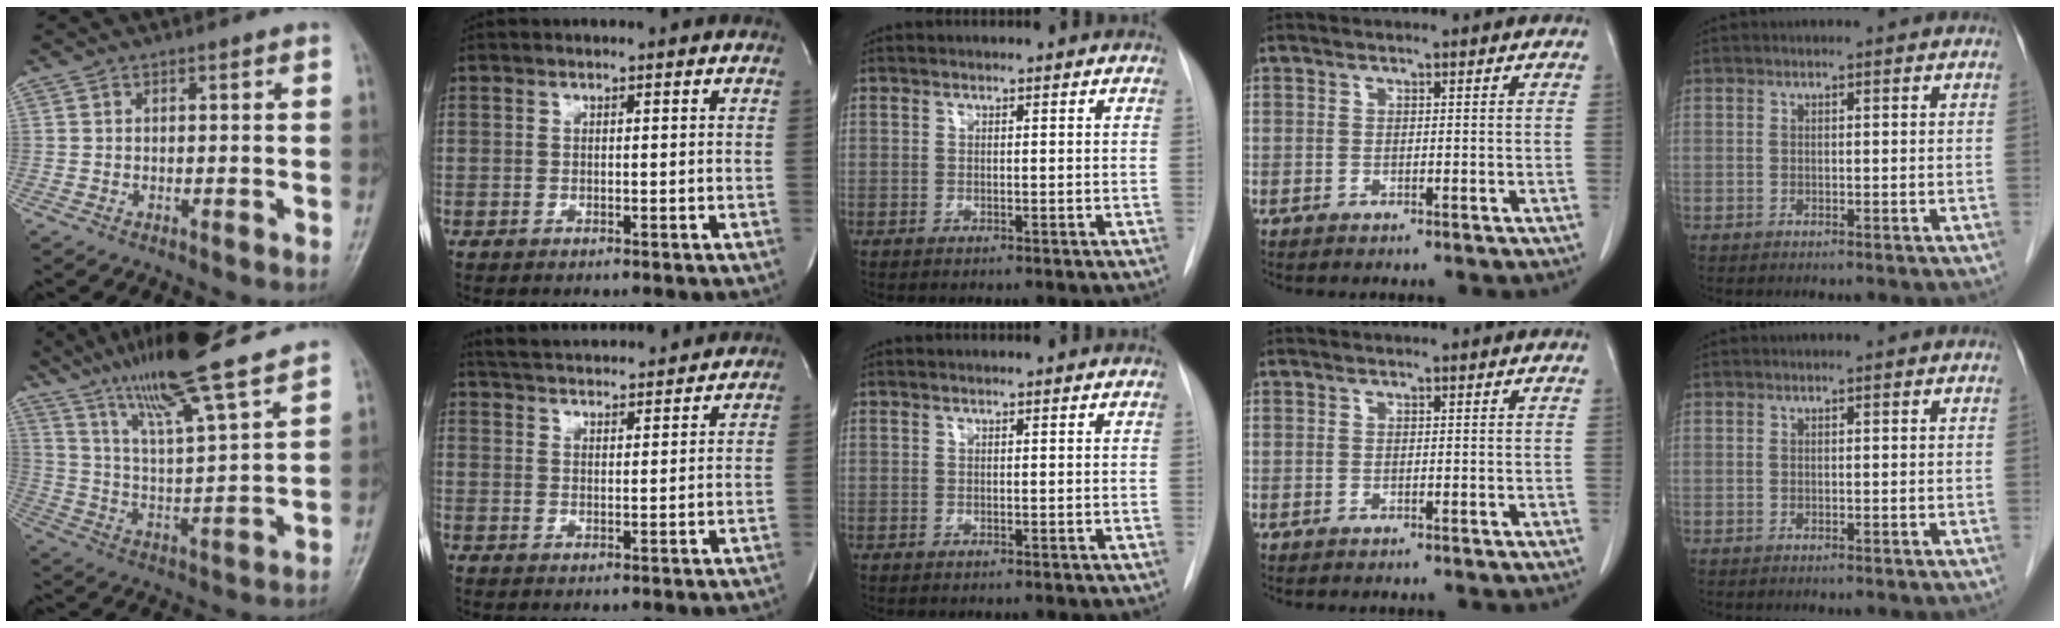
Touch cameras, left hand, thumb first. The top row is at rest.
{"thumb": {"total": 19.3, "force": [15.2, 1.0, 11.8], "torque": [-0.180, -0.056, 0.263]}, "index": {"total": 13.9, "force": [13.2, 1.6, 4.1], "torque": [-0.077, 0.026, 0.194]}}